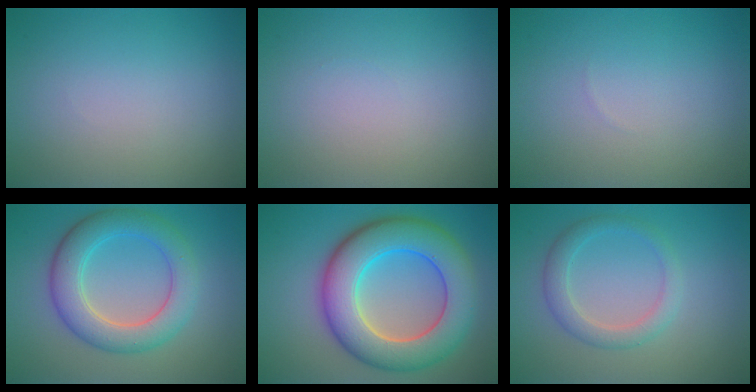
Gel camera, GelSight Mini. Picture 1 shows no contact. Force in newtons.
{"total": 0.0}
{"total": 0.0}
{"total": 5.8, "press": 5.8, "slide": 0.2}
{"total": 10.4, "press": 10.3, "slide": 0.6}
{"total": 2.6, "press": 2.6, "slide": 0.2}